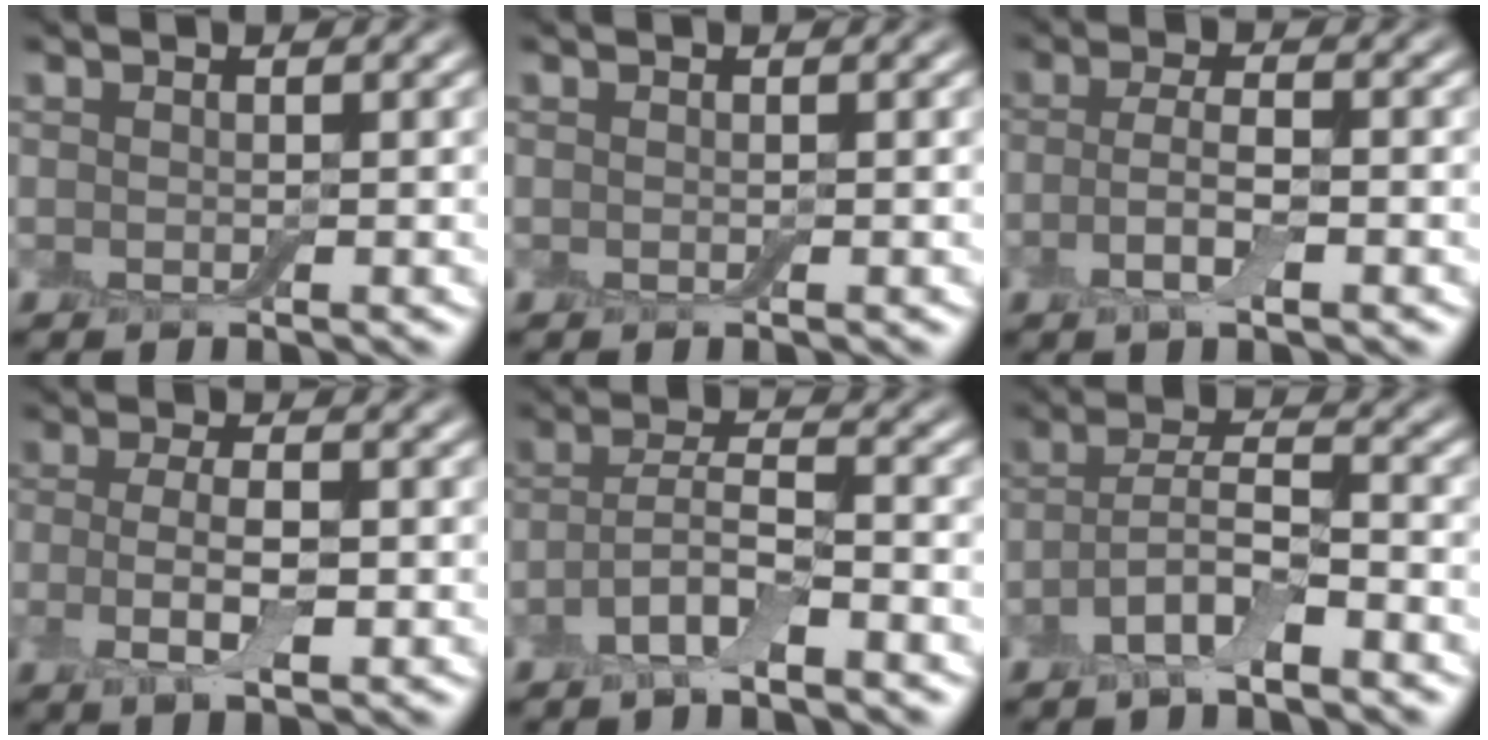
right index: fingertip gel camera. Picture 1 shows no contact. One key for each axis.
{"total": 0.0}
{"total": 3.3, "fx": -1.0, "fy": 1.0, "fz": 3.0, "tx": -0.062, "ty": -0.001, "tz": -0.024}
{"total": 4.2, "fx": -0.8, "fy": 1.6, "fz": 3.8, "tx": -0.080, "ty": -0.005, "tz": -0.020}
{"total": 4.0, "fx": -2.0, "fy": 1.3, "fz": 3.2, "tx": -0.068, "ty": 0.005, "tz": -0.047}
{"total": 4.5, "fx": -2.3, "fy": 1.5, "fz": 3.6, "tx": -0.074, "ty": 0.006, "tz": -0.050}